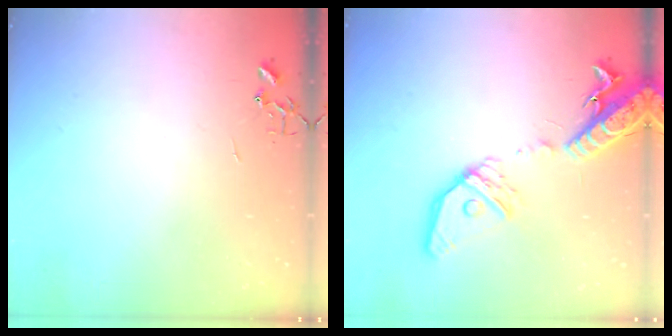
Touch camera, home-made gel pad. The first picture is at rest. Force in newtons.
{"total": 19.6, "press": 19.2, "slide": 4.0}